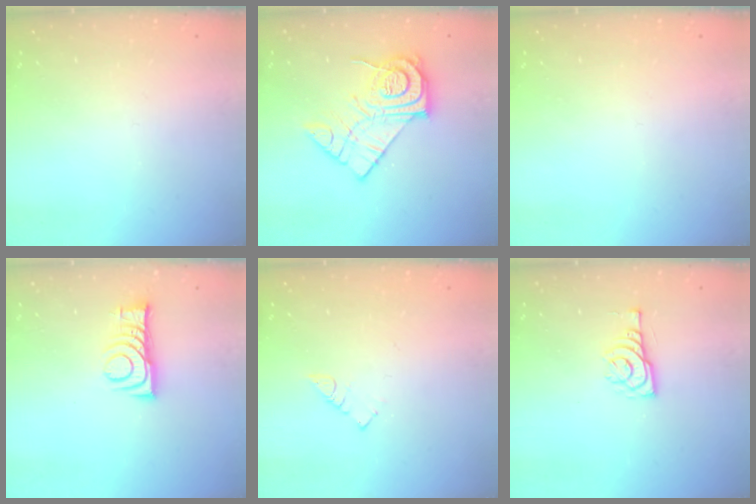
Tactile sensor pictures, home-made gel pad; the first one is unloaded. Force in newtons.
{"total": 14.1, "press": 14.1, "slide": 0.3}
{"total": 0.0}
{"total": 8.8, "press": 8.8, "slide": 0.3}
{"total": 2.8, "press": 2.8, "slide": 0.3}
{"total": 7.7, "press": 7.7, "slide": 0.5}